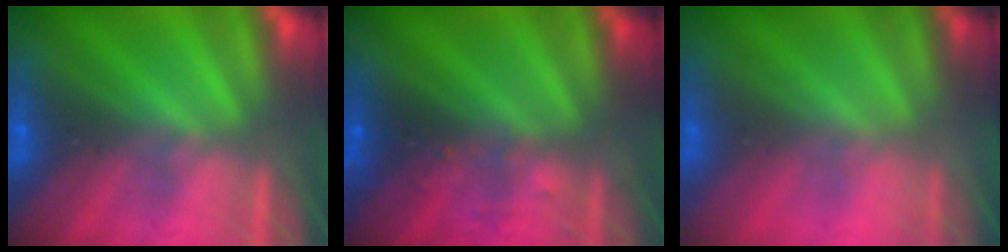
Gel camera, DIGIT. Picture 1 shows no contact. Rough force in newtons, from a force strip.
{"total": 2.9}
{"total": 2.4}